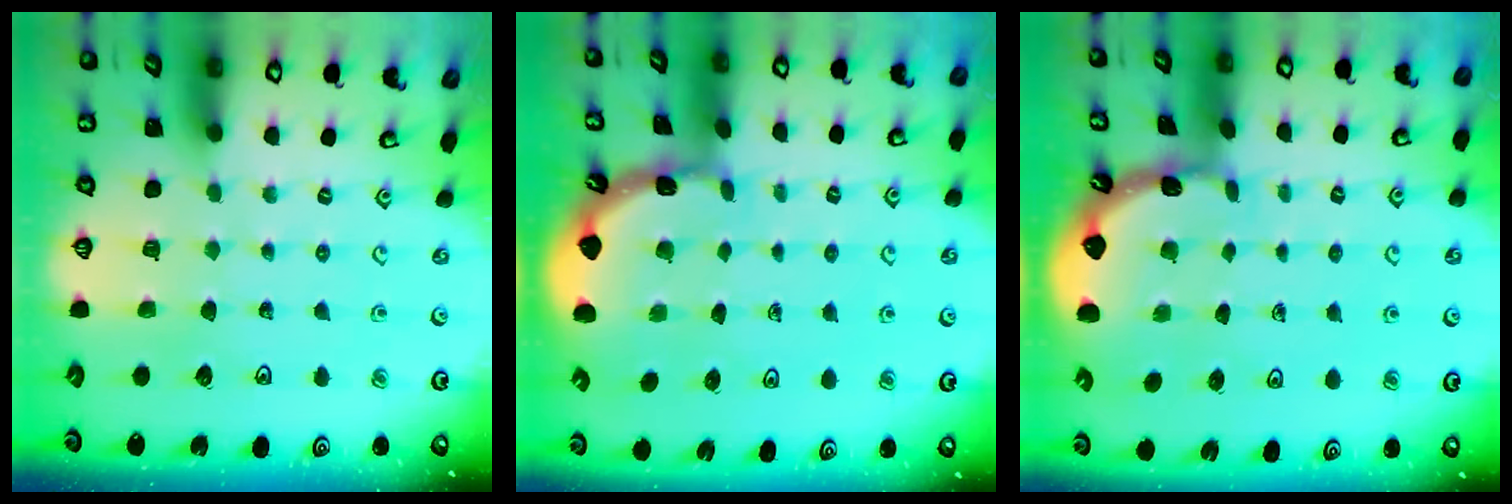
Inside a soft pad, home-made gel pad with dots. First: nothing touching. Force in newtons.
{"total": 1.8, "press": 1.8, "slide": 0.1}
{"total": 1.6, "press": 1.5, "slide": 0.1}